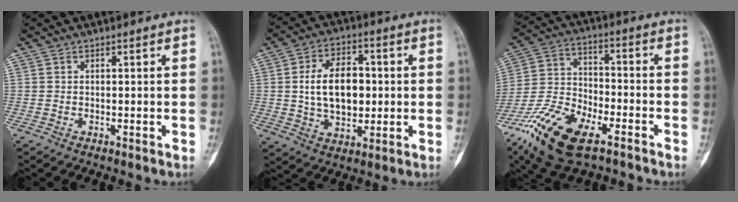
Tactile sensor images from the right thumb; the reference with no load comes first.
{"total": 12.9, "force": [0.7, 8.2, 9.9], "torque": [-0.138, 0.005, 0.015]}
{"total": 17.6, "force": [-10.5, 7.5, 12.0], "torque": [-0.238, 0.041, -0.196]}